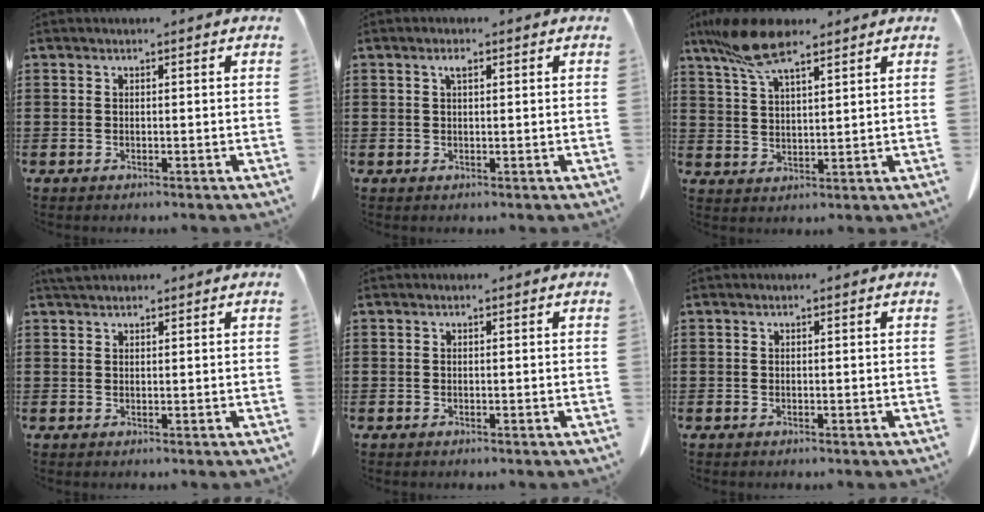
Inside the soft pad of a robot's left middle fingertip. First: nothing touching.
{"total": 1.5, "force": [0.6, 0.5, 1.3], "torque": [-0.028, 0.004, 0.010]}
{"total": 9.4, "force": [6.4, 2.6, 6.4], "torque": [-0.145, -0.006, 0.117]}
{"total": 1.6, "force": [1.5, 0.4, 0.5], "torque": [-0.013, 0.001, 0.030]}
{"total": 0.0}
{"total": 0.0}